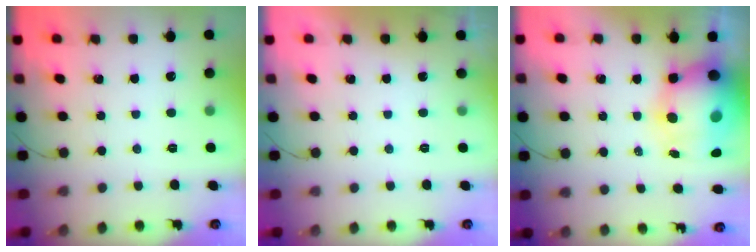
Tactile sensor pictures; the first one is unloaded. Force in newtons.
{"total": 0.0}
{"total": 16.2, "press": 15.7, "slide": 3.8}